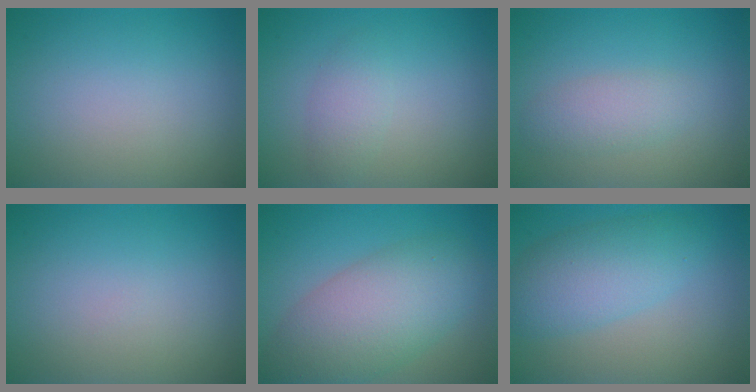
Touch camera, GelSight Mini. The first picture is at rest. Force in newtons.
{"total": 1.7, "press": 1.7, "slide": 0.0}
{"total": 2.2, "press": 2.2, "slide": 0.1}
{"total": 0.0}
{"total": 7.7, "press": 7.7, "slide": 0.3}
{"total": 4.9, "press": 4.9, "slide": 0.2}